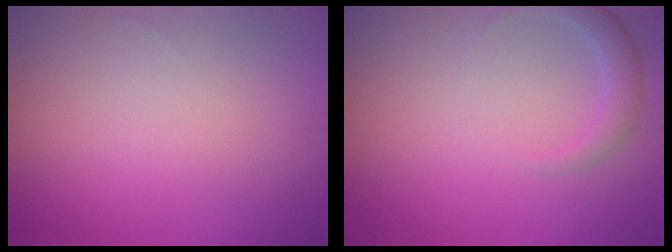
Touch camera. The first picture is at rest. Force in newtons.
{"total": 1.9, "press": 1.9, "slide": 0.1}